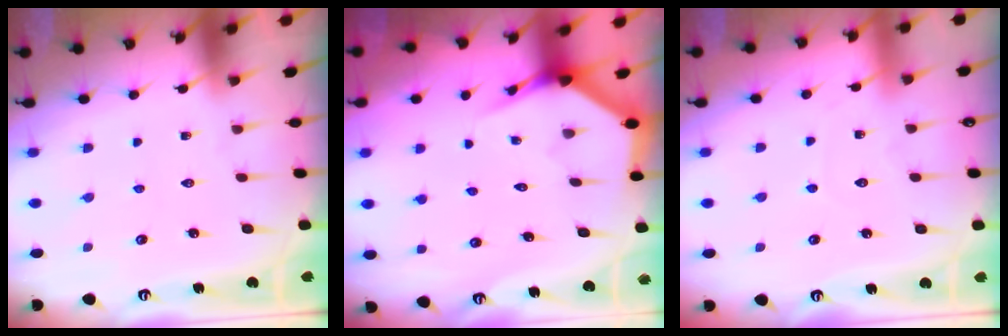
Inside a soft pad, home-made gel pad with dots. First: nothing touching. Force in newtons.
{"total": 3.8, "press": 3.8, "slide": 0.2}
{"total": 2.7, "press": 2.7, "slide": 0.4}